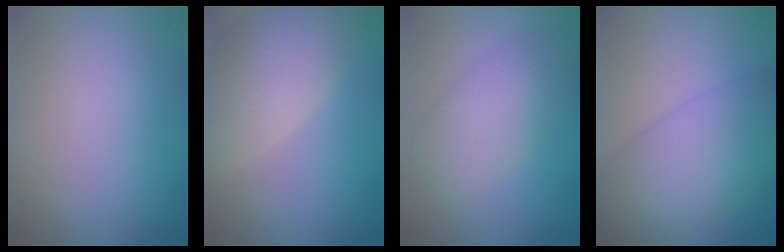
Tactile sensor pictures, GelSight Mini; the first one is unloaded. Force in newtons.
{"total": 6.8, "press": 6.8, "slide": 0.6}
{"total": 4.4, "press": 4.4, "slide": 0.1}
{"total": 8.2, "press": 8.2, "slide": 0.2}